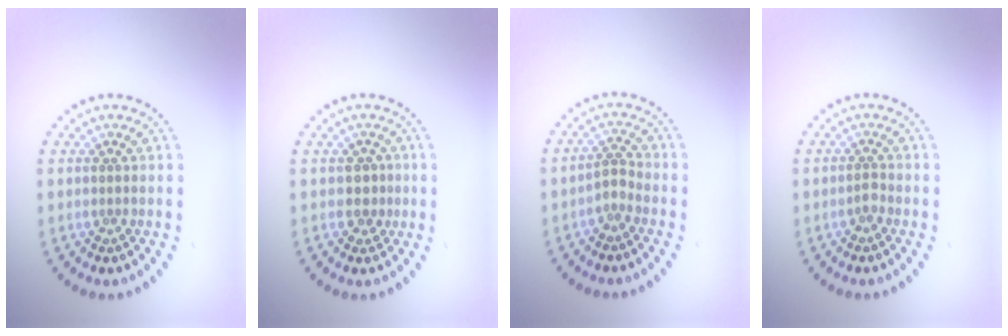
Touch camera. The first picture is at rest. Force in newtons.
{"total": 1.7, "press": 1.4, "slide": 0.9}
{"total": 1.3, "press": 0.9, "slide": 0.9}
{"total": 0.8, "press": 0.6, "slide": 0.5}